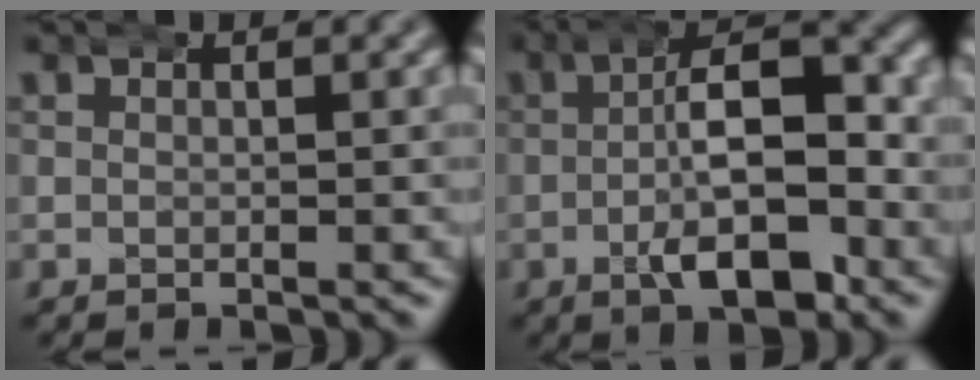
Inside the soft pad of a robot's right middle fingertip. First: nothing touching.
{"total": 9.1, "force": [-1.5, 3.8, 8.2], "torque": [-0.115, 0.003, -0.024]}